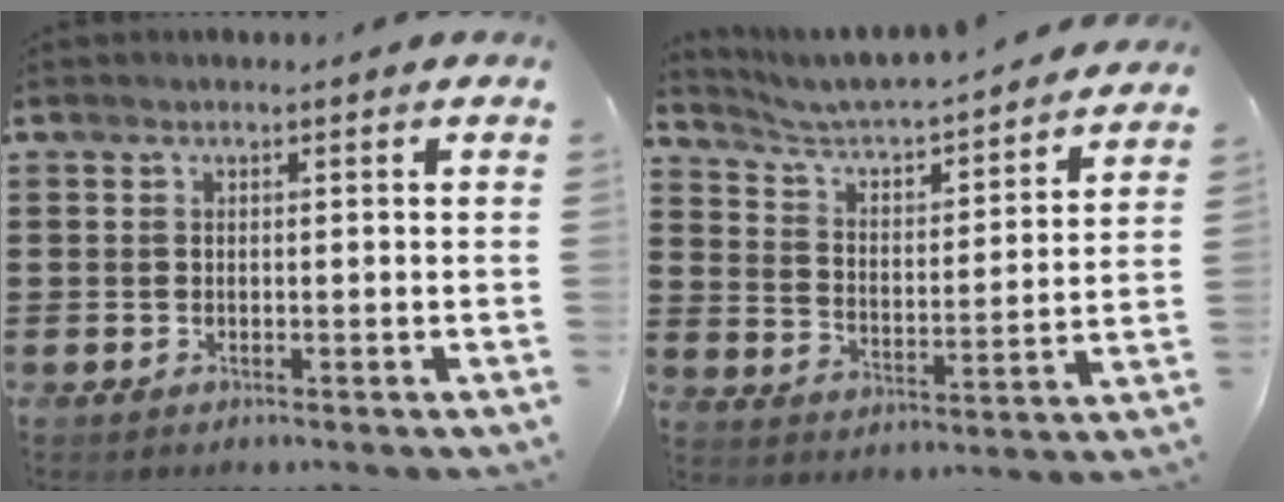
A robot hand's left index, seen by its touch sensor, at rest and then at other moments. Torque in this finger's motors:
{"motor_torque": [2.14, 0.00, -0.63, -0.21]}